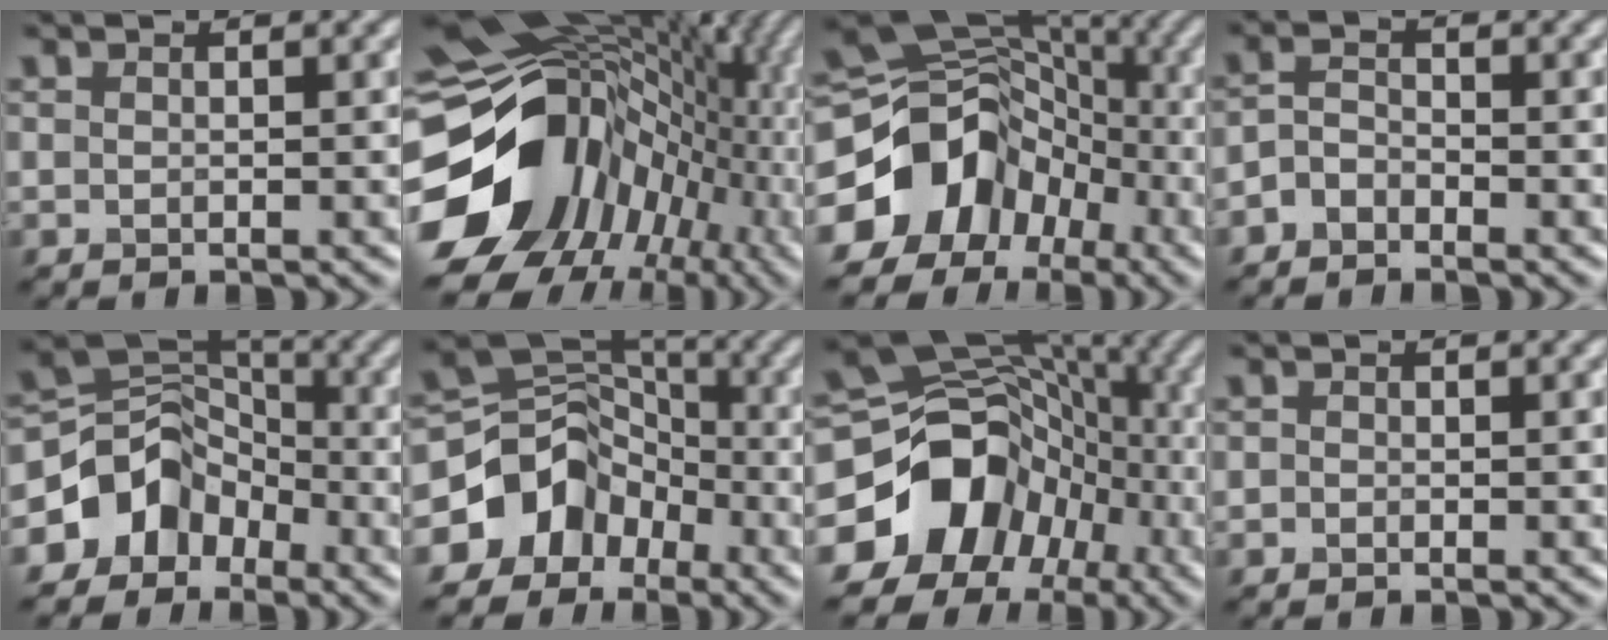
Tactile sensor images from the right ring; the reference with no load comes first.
{"total": 18.5, "force": [-1.1, 15.0, 10.8], "torque": [-0.186, -0.014, 0.003]}
{"total": 12.3, "force": [-5.0, 10.0, 5.1], "torque": [-0.095, 0.002, -0.091]}
{"total": 1.8, "force": [-1.5, 0.8, 0.7], "torque": [-0.015, 0.005, -0.037]}
{"total": 6.7, "force": [-3.3, 5.3, 2.5], "torque": [-0.032, 0.006, -0.076]}
{"total": 8.5, "force": [-3.9, 6.9, 3.2], "torque": [-0.049, 0.019, -0.086]}
{"total": 12.2, "force": [-4.3, 9.9, 5.7], "torque": [-0.107, 0.002, -0.085]}
{"total": 0.0}